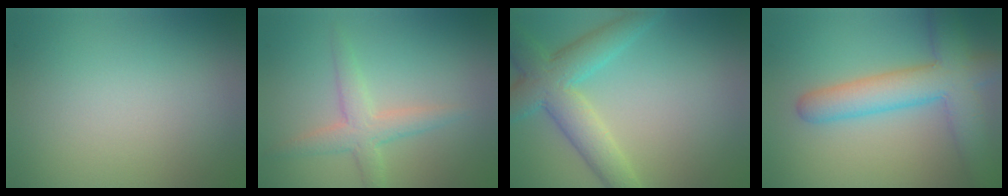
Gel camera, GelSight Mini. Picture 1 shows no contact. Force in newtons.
{"total": 2.9, "press": 2.9, "slide": 0.1}
{"total": 6.2, "press": 6.2, "slide": 0.2}
{"total": 6.6, "press": 6.6, "slide": 0.4}